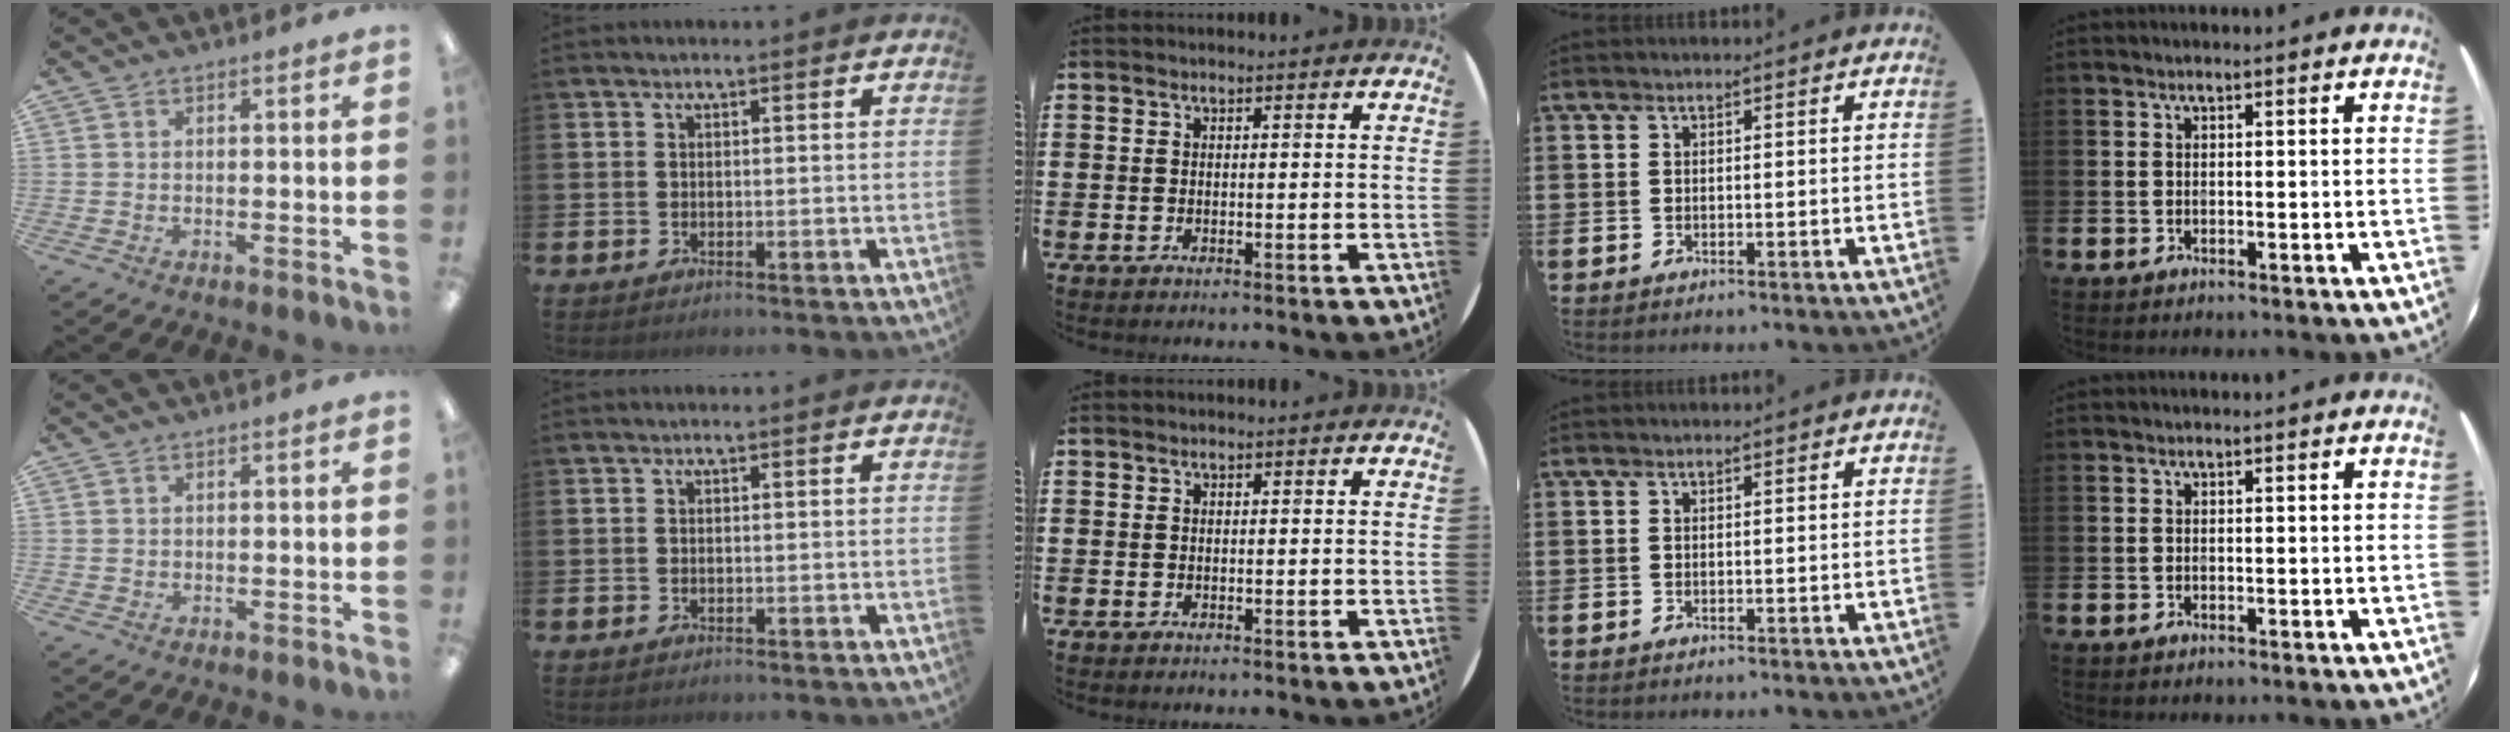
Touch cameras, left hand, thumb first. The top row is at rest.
{"thumb": {"total": 0.9, "force": [0.4, 0.8, 0.0], "torque": [-0.001, 0.004, 0.006]}}